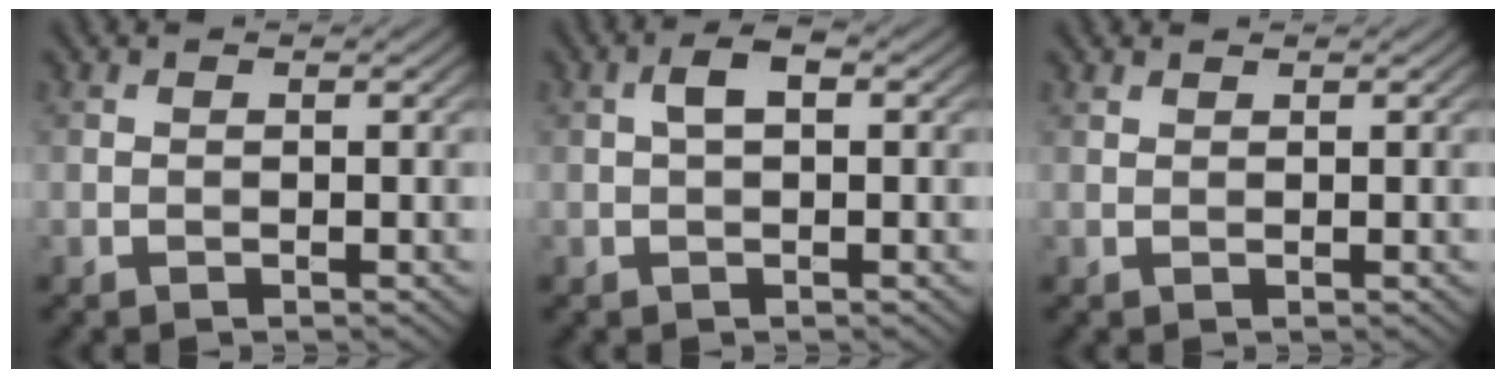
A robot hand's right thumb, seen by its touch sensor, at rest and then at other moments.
{"total": 2.7, "force": [0.5, 1.2, 2.3], "torque": [-0.042, 0.009, 0.004]}
{"total": 0.7, "force": [0.7, 0.2, 0.1], "torque": [-0.005, 0.001, 0.016]}